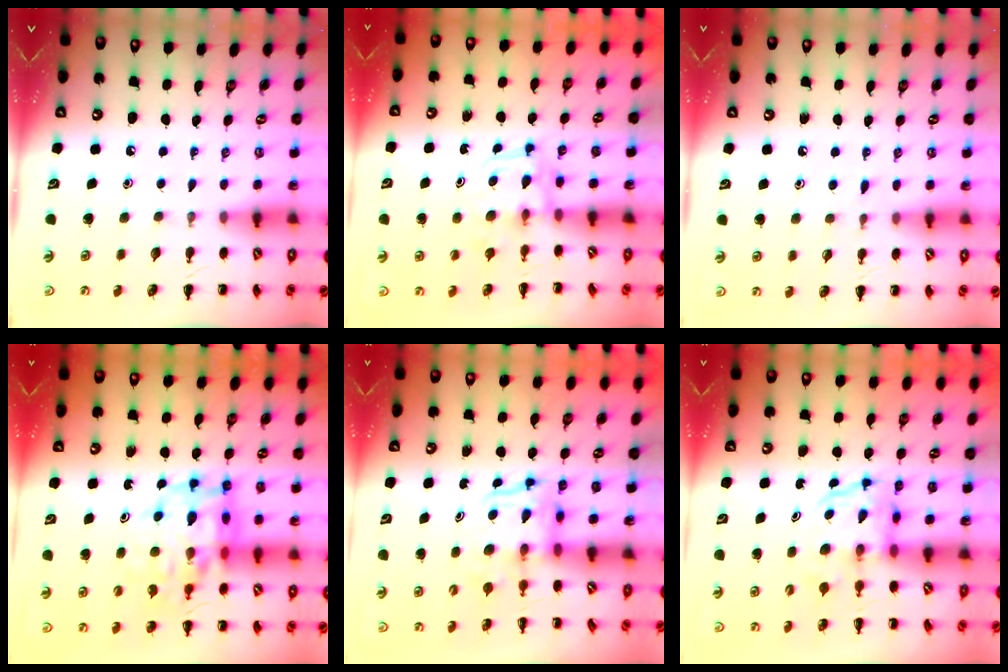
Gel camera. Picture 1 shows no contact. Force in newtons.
{"total": 3.8, "press": 3.8, "slide": 0.6}
{"total": 5.1, "press": 4.7, "slide": 2.0}
{"total": 17.4, "press": 16.9, "slide": 4.2}
{"total": 3.9, "press": 3.9, "slide": 0.4}
{"total": 3.8, "press": 3.8, "slide": 0.3}